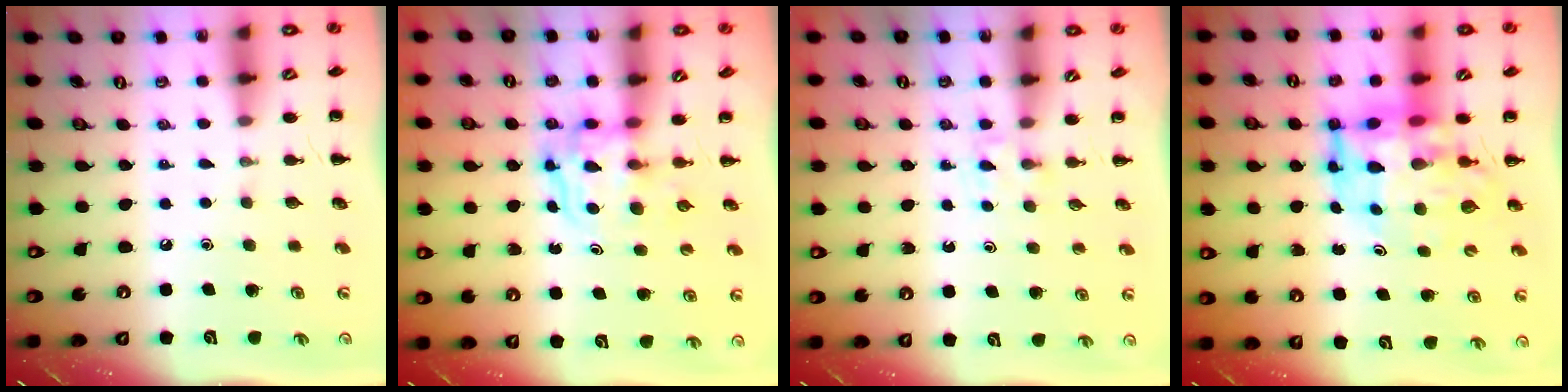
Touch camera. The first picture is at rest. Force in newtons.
{"total": 3.6, "press": 3.6, "slide": 0.2}
{"total": 2.2, "press": 2.0, "slide": 0.9}
{"total": 10.4, "press": 9.9, "slide": 3.1}